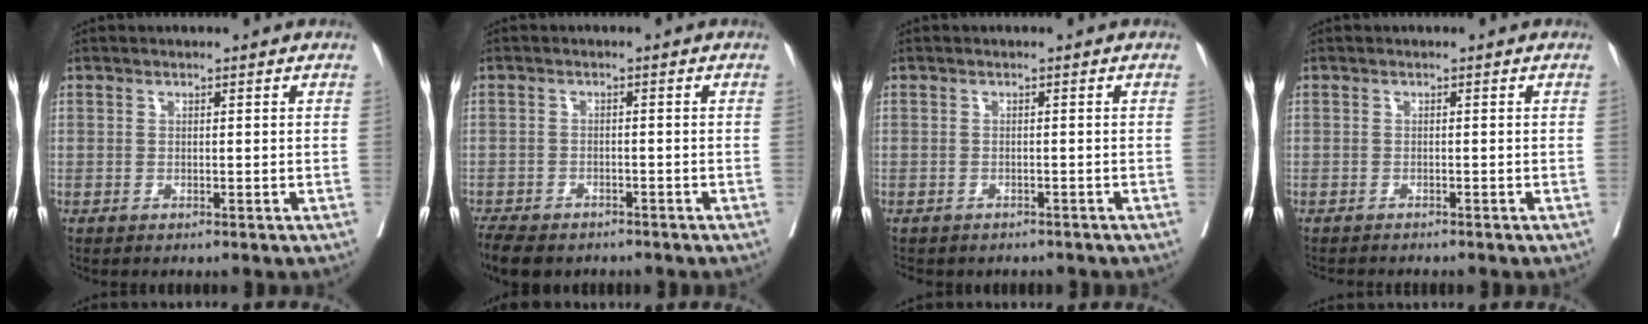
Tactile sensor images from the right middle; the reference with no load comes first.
{"total": 8.8, "force": [-7.0, 3.7, 3.9], "torque": [-0.072, -0.008, -0.102]}
{"total": 4.6, "force": [-4.0, 2.1, 1.1], "torque": [-0.014, 0.002, -0.048]}
{"total": 3.1, "force": [-2.9, 0.6, 1.0], "torque": [-0.014, -0.005, -0.041]}